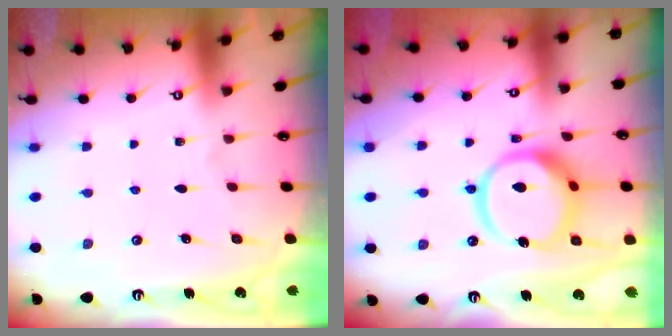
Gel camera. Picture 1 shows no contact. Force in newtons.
{"total": 14.4, "press": 14.3, "slide": 1.8}